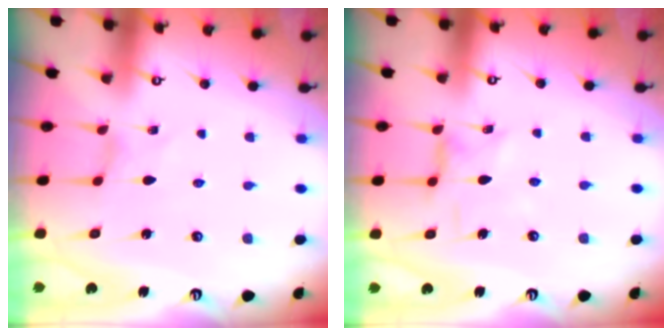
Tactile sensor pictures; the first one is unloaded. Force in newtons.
{"total": 2.0, "press": 2.0, "slide": 0.4}